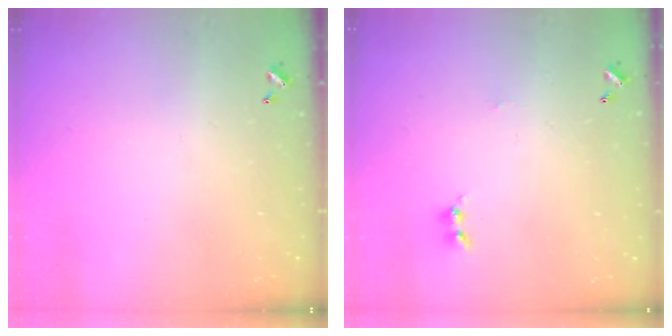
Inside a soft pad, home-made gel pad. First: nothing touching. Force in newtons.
{"total": 0.0}